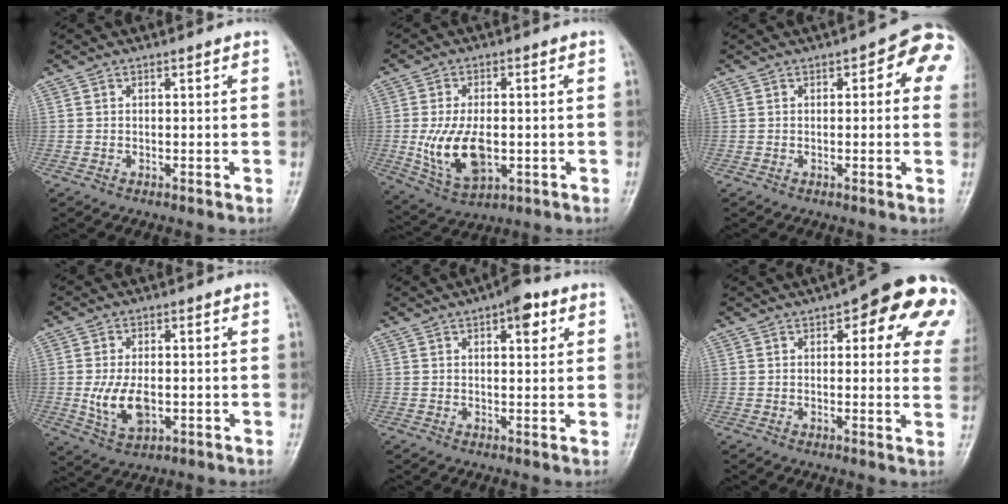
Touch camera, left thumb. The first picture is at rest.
{"total": 11.3, "force": [-1.8, 6.3, 9.1], "torque": [-0.168, -0.003, -0.018]}
{"total": 8.3, "force": [2.2, 3.5, 7.3], "torque": [-0.051, 0.011, 0.012]}
{"total": 7.6, "force": [-1.2, 4.3, 6.1], "torque": [-0.113, -0.004, -0.014]}
{"total": 5.4, "force": [2.6, 2.3, 4.1], "torque": [-0.037, -0.005, 0.027]}
{"total": 18.5, "force": [7.6, 6.9, 15.4], "torque": [-0.155, -0.004, 0.079]}